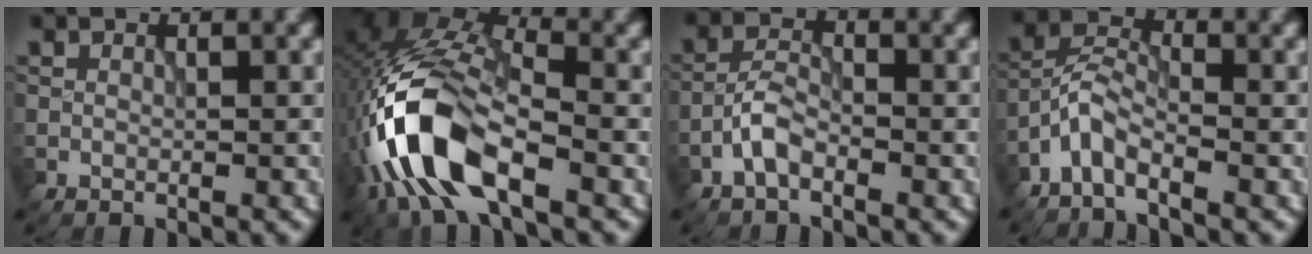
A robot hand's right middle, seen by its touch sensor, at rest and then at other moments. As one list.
[{"total": 11.3, "force": [-4.2, 5.2, 9.1], "torque": [-0.196, 0.006, -0.087]}, {"total": 2.4, "force": [-1.5, 1.1, 1.6], "torque": [-0.032, 0.010, -0.037]}, {"total": 2.9, "force": [-2.2, 1.0, 1.6], "torque": [-0.035, 0.013, -0.054]}]